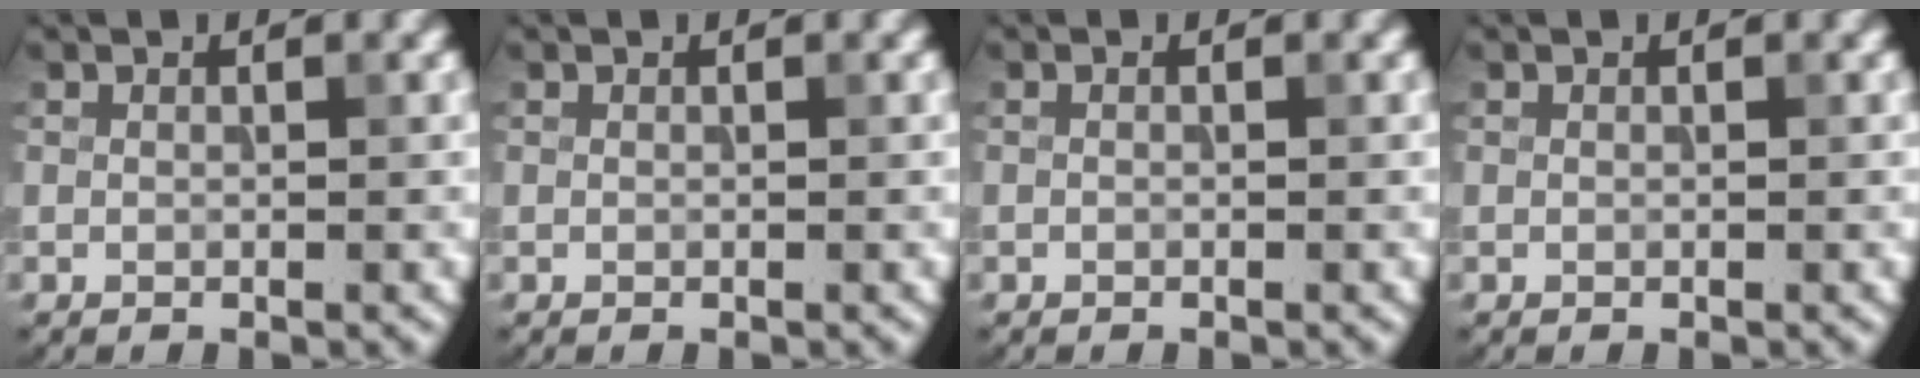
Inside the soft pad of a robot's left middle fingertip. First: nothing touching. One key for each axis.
{"total": 0.0}
{"total": 0.0}
{"total": 0.0}